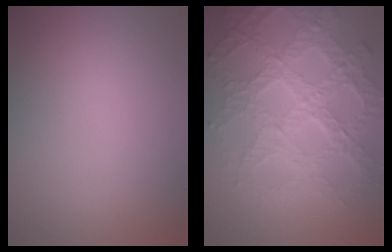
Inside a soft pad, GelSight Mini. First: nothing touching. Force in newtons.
{"total": 8.0, "press": 5.9, "slide": 5.4}